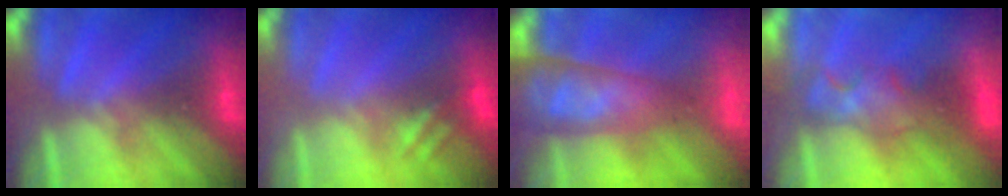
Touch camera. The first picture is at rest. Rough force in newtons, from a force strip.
{"total": 2.6}
{"total": 10.3}
{"total": 4.3}